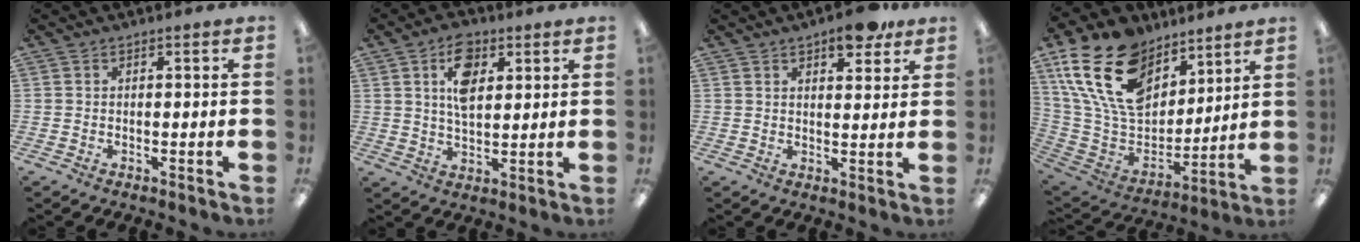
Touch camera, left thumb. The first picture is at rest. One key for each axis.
{"total": 9.2, "fx": 4.0, "fy": 5.4, "fz": 6.4, "tx": -0.095, "ty": -0.004, "tz": 0.068}
{"total": 7.5, "fx": 5.3, "fy": 3.2, "fz": 4.3, "tx": -0.039, "ty": -0.031, "tz": 0.085}
{"total": 22.4, "fx": 12.2, "fy": 14.2, "fz": 12.3, "tx": -0.263, "ty": -0.051, "tz": 0.225}